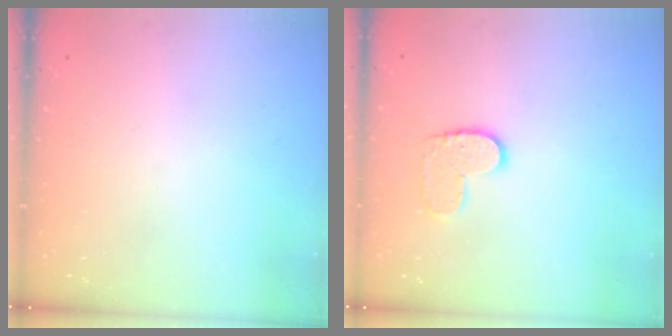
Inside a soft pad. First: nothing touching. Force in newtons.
{"total": 7.9, "press": 7.9, "slide": 0.3}